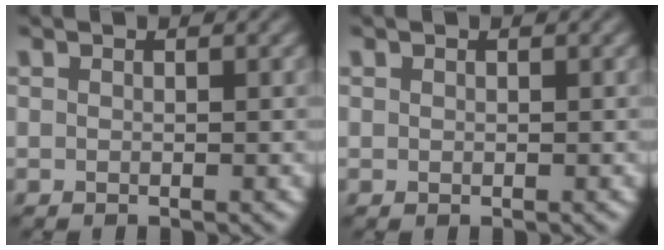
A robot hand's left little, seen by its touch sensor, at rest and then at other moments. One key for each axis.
{"total": 0.9, "fx": -0.1, "fy": -0.4, "fz": -0.7, "tx": 0.007, "ty": 0.004, "tz": 0.010}